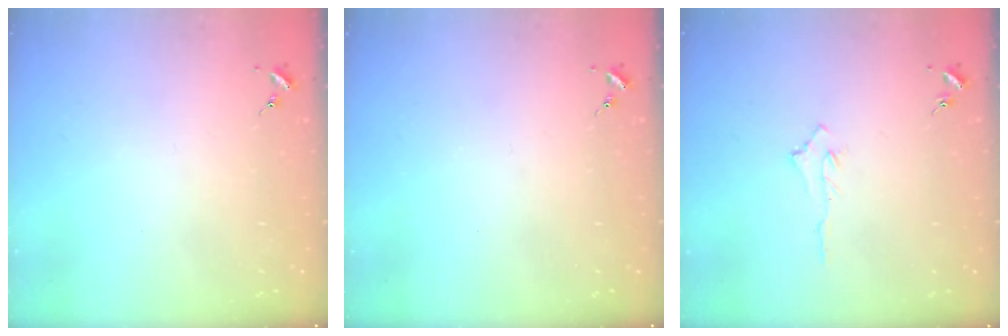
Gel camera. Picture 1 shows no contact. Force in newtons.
{"total": 0.0}
{"total": 2.9, "press": 2.9, "slide": 0.4}